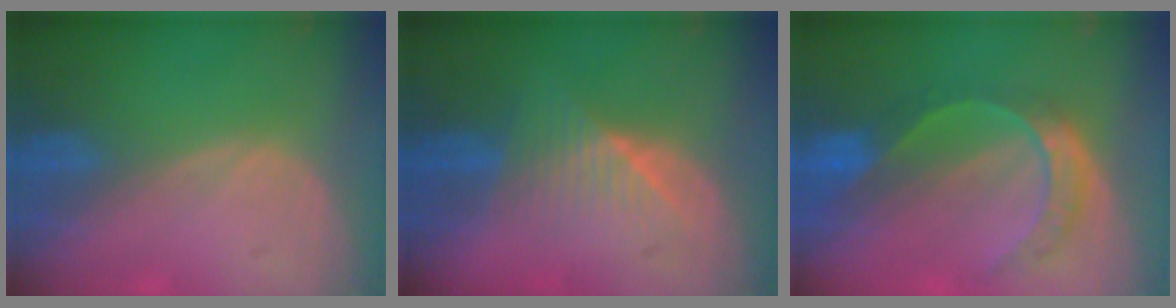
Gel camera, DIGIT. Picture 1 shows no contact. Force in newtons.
{"total": 6.1, "press": 5.7, "slide": 2.1}
{"total": 7.7, "press": 6.4, "slide": 4.3}